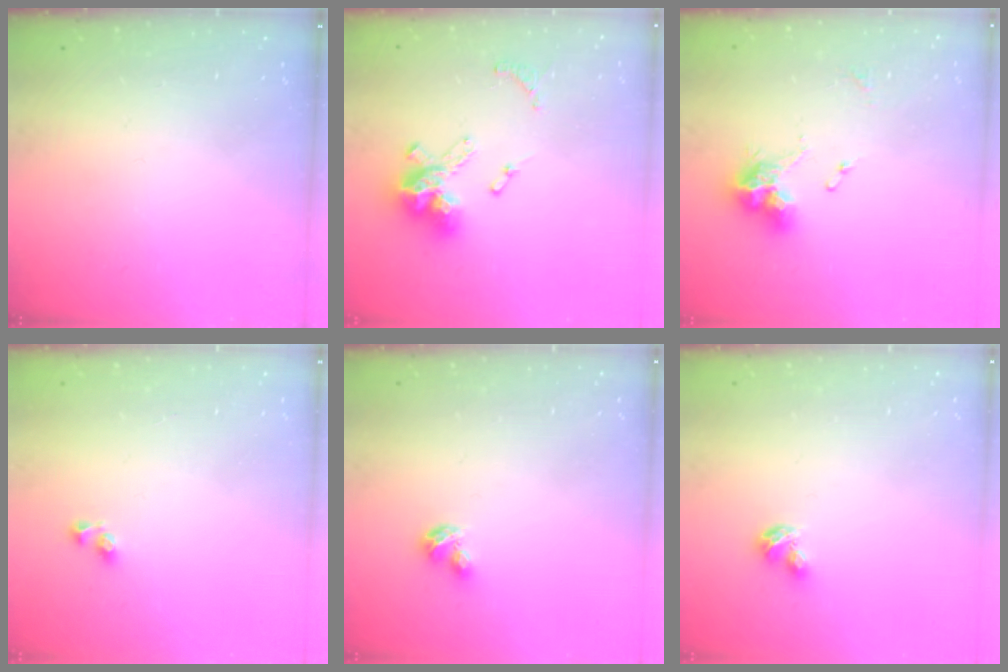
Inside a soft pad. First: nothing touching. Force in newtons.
{"total": 13.4, "press": 13.4, "slide": 1.3}
{"total": 9.9, "press": 9.8, "slide": 1.1}
{"total": 4.0, "press": 3.7, "slide": 1.6}
{"total": 2.9, "press": 2.8, "slide": 0.5}
{"total": 2.9, "press": 2.8, "slide": 0.5}